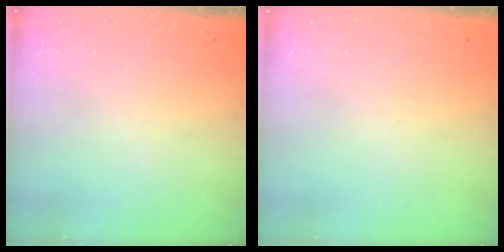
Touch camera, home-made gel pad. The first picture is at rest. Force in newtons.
{"total": 0.0}